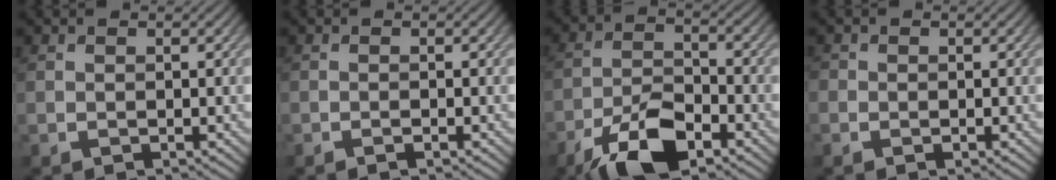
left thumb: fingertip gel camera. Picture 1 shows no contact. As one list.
[{"total": 0.7, "force": [-0.5, 0.1, 0.5], "torque": [-0.009, 0.000, -0.009]}, {"total": 9.2, "force": [-6.0, 3.3, 6.2], "torque": [-0.115, -0.002, -0.119]}, {"total": 1.0, "force": [-0.3, 1.0, 0.3], "torque": [-0.001, -0.004, -0.008]}]